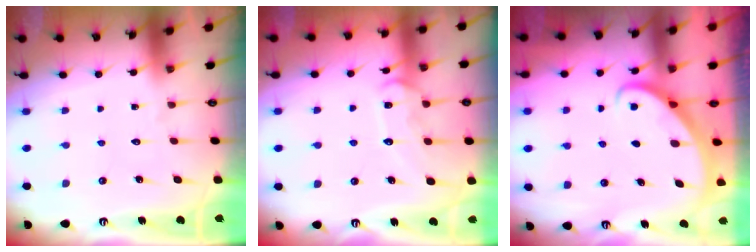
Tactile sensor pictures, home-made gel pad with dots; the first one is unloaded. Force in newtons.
{"total": 12.5, "press": 12.5, "slide": 0.9}
{"total": 2.8, "press": 2.8, "slide": 0.2}